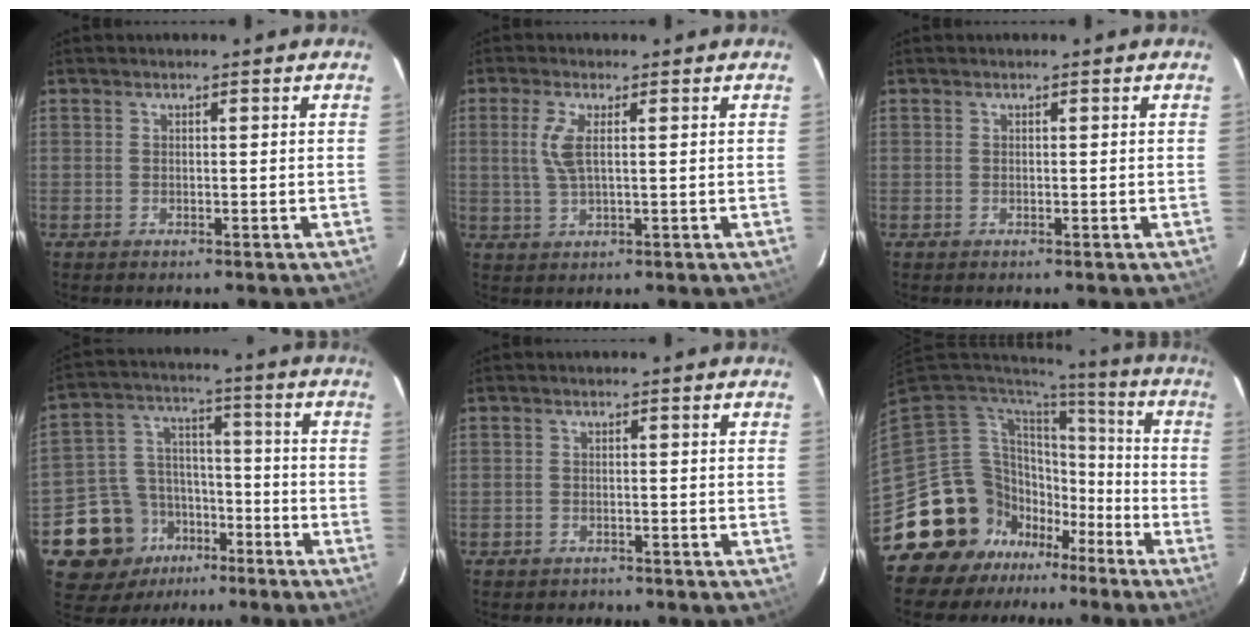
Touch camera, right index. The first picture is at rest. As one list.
[{"total": 4.6, "force": [1.0, 1.3, 4.3], "torque": [-0.093, 0.002, 0.022]}, {"total": 0.0}, {"total": 13.6, "force": [-8.0, 10.0, 4.5], "torque": [-0.119, 0.039, -0.121]}, {"total": 2.0, "force": [-1.5, 1.4, 0.1], "torque": [-0.009, 0.003, -0.020]}, {"total": 17.2, "force": [-10.3, 13.5, 2.8], "torque": [-0.083, 0.059, -0.168]}]